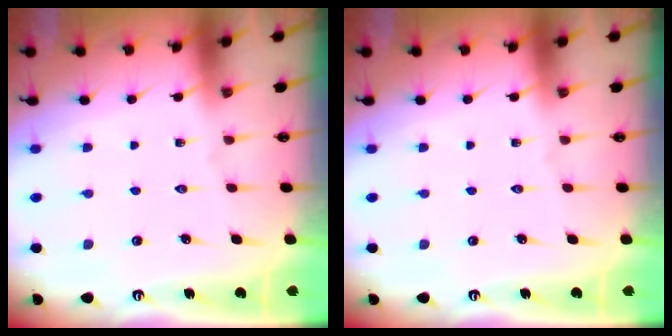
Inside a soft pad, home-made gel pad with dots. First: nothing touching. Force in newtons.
{"total": 0.0}